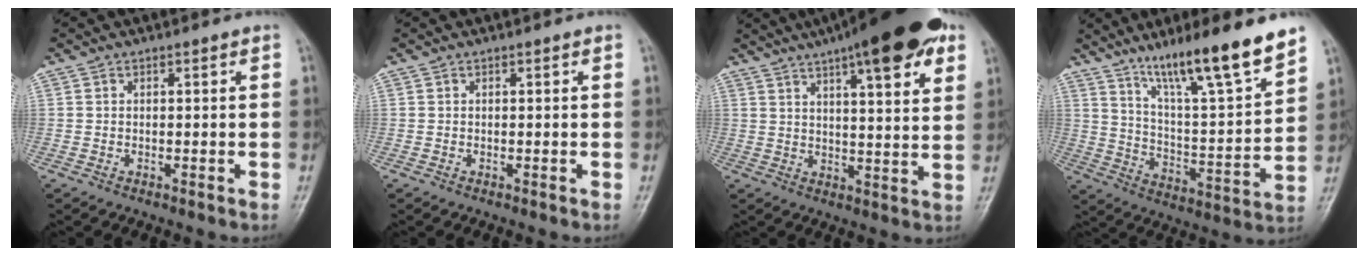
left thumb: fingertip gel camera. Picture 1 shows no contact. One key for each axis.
{"total": 0.0}
{"total": 19.7, "fx": 11.4, "fy": 5.0, "fz": 15.3, "tx": -0.208, "ty": -0.015, "tz": 0.159}
{"total": 18.4, "fx": 13.3, "fy": 1.8, "fz": 12.5, "tx": -0.180, "ty": -0.075, "tz": 0.225}